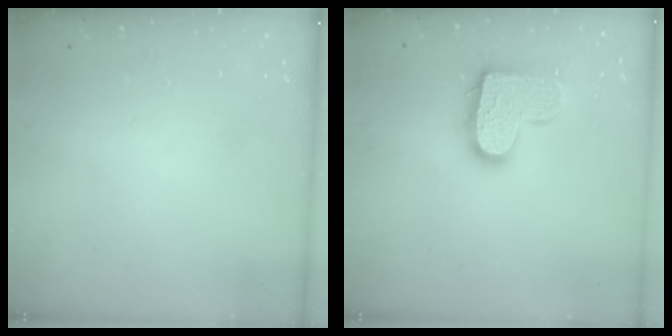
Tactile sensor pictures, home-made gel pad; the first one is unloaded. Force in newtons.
{"total": 14.2, "press": 14.2, "slide": 0.8}